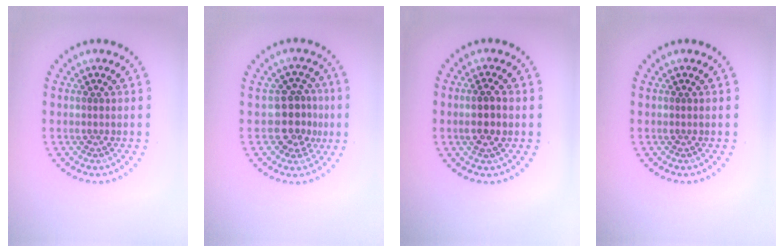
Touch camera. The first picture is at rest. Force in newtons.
{"total": 3.4, "press": 3.0, "slide": 1.6}
{"total": 2.6, "press": 2.5, "slide": 0.8}
{"total": 0.0}